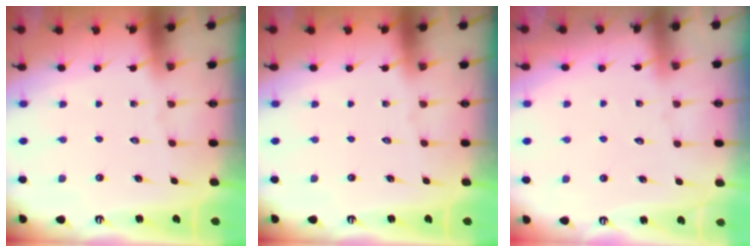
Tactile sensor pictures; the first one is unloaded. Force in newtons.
{"total": 0.0}
{"total": 2.8, "press": 2.8, "slide": 0.3}